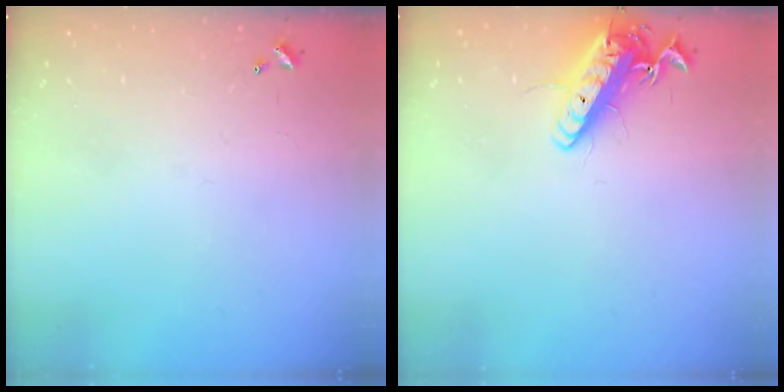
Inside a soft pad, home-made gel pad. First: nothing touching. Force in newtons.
{"total": 14.7, "press": 14.4, "slide": 2.8}